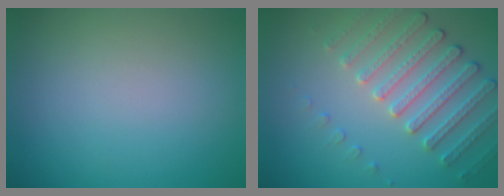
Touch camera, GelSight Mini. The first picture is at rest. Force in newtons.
{"total": 4.1, "press": 3.8, "slide": 1.5}